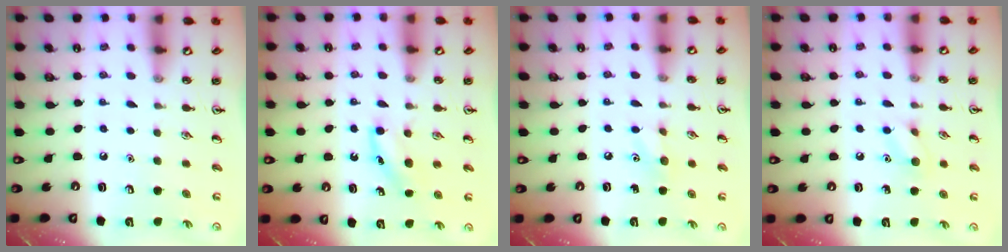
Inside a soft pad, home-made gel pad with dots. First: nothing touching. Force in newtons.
{"total": 3.7, "press": 3.5, "slide": 1.2}
{"total": 6.1, "press": 5.8, "slide": 1.6}
{"total": 6.9, "press": 6.8, "slide": 1.3}